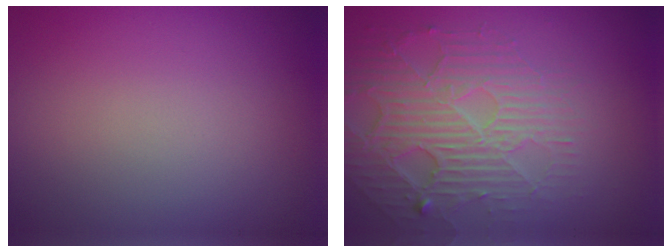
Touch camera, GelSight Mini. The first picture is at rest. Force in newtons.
{"total": 5.6, "press": 4.5, "slide": 3.3}